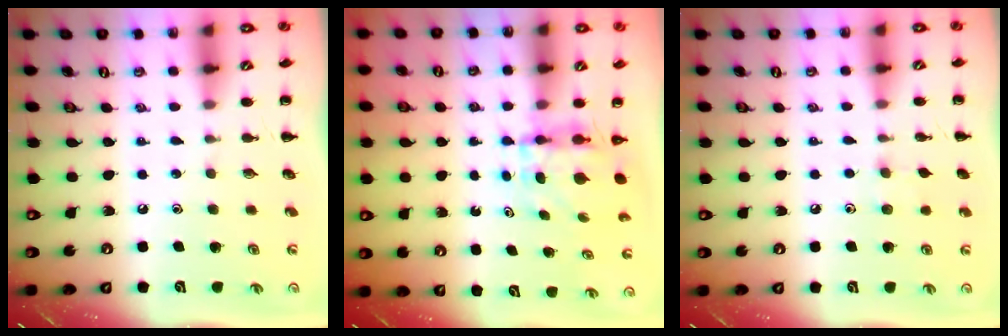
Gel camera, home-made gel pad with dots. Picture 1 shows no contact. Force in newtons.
{"total": 3.9, "press": 3.8, "slide": 0.3}
{"total": 5.2, "press": 4.9, "slide": 1.8}